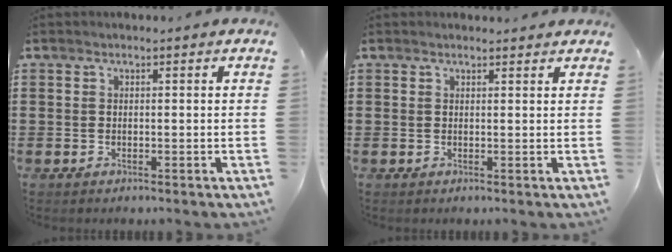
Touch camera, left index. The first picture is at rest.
{"total": 1.1, "force": [1.0, 0.1, 0.2], "torque": [-0.006, -0.001, 0.021]}